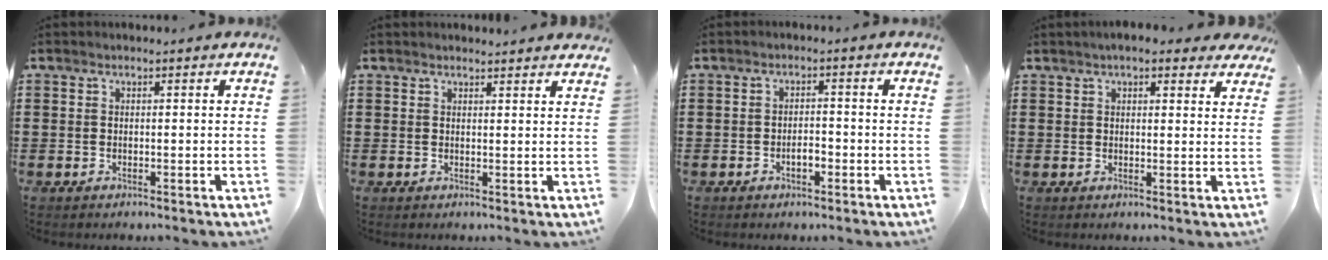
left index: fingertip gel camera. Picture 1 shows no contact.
{"total": 1.6, "force": [1.6, 0.0, 0.2], "torque": [-0.008, 0.001, 0.031]}
{"total": 2.3, "force": [-1.0, 0.9, 1.8], "torque": [-0.035, 0.004, -0.020]}
{"total": 3.8, "force": [3.2, 0.9, 1.9], "torque": [-0.046, 0.001, 0.059]}